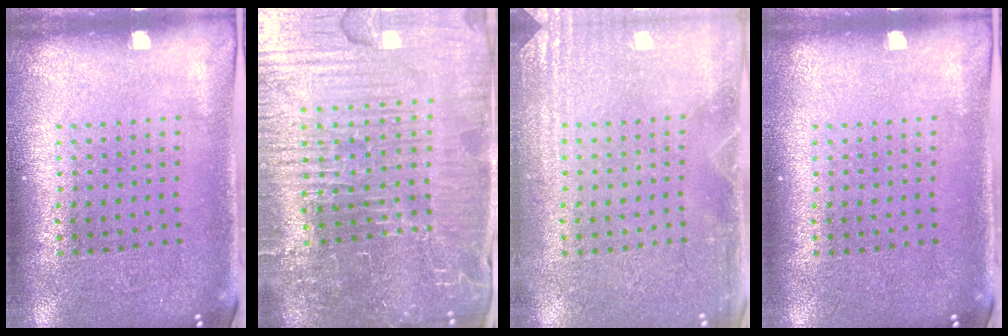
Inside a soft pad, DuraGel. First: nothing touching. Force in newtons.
{"total": 6.7, "press": 6.0, "slide": 3.0}
{"total": 2.7, "press": 2.7, "slide": 0.3}
{"total": 0.0}